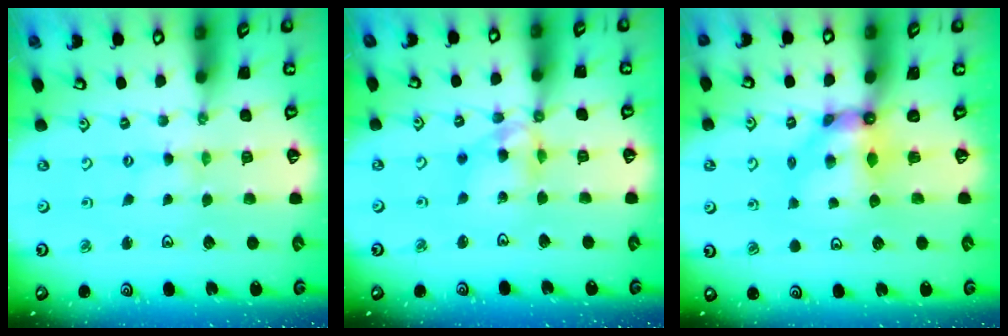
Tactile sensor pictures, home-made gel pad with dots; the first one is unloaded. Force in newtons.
{"total": 12.0, "press": 11.8, "slide": 2.0}
{"total": 7.3, "press": 7.3, "slide": 0.4}